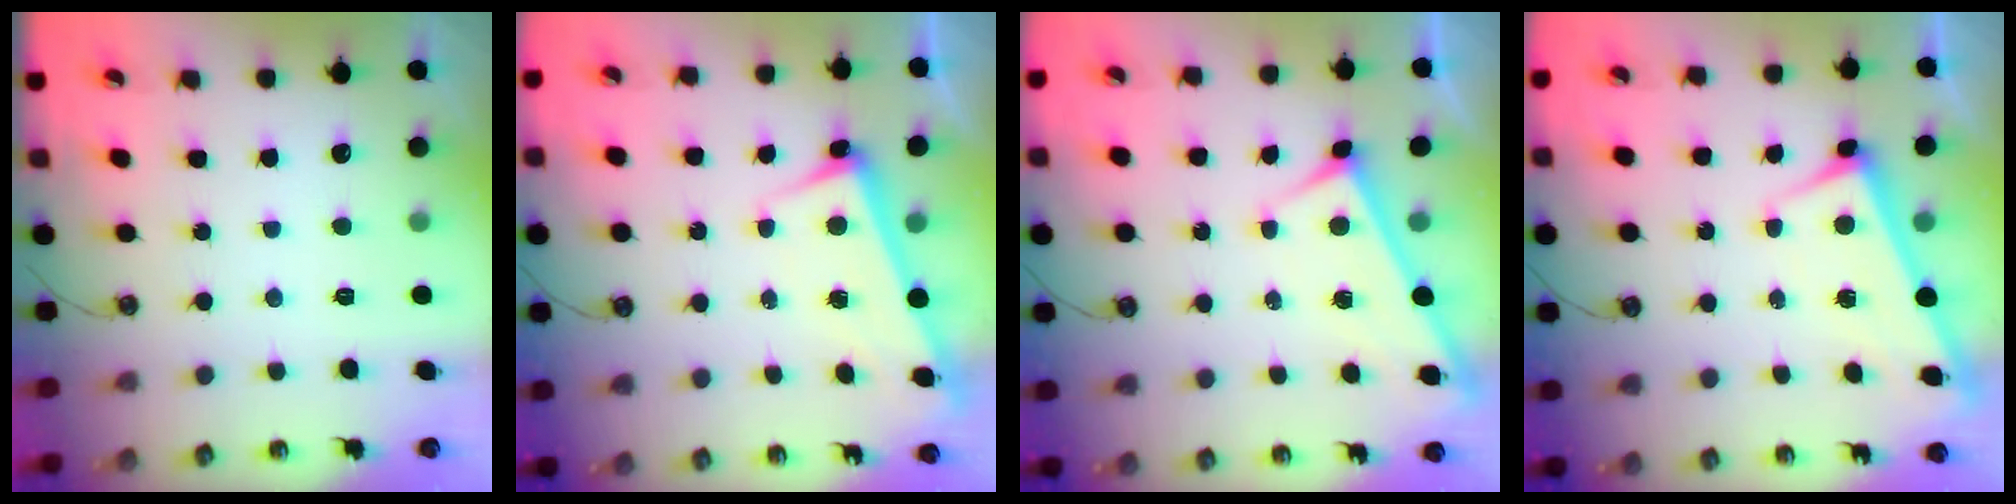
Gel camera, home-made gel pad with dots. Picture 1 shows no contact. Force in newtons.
{"total": 2.7, "press": 2.6, "slide": 0.7}
{"total": 3.0, "press": 2.9, "slide": 0.3}
{"total": 2.8, "press": 2.8, "slide": 0.5}